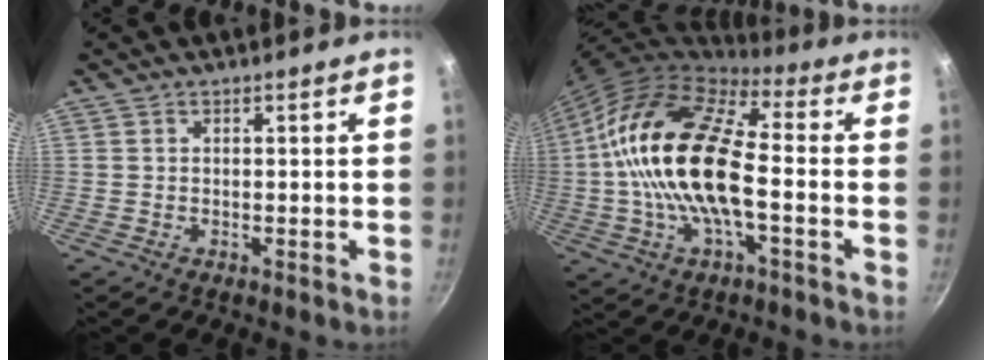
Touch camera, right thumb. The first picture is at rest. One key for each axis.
{"total": 19.9, "fx": -1.1, "fy": 8.8, "fz": 17.9, "tx": -0.323, "ty": 0.031, "tz": -0.034}